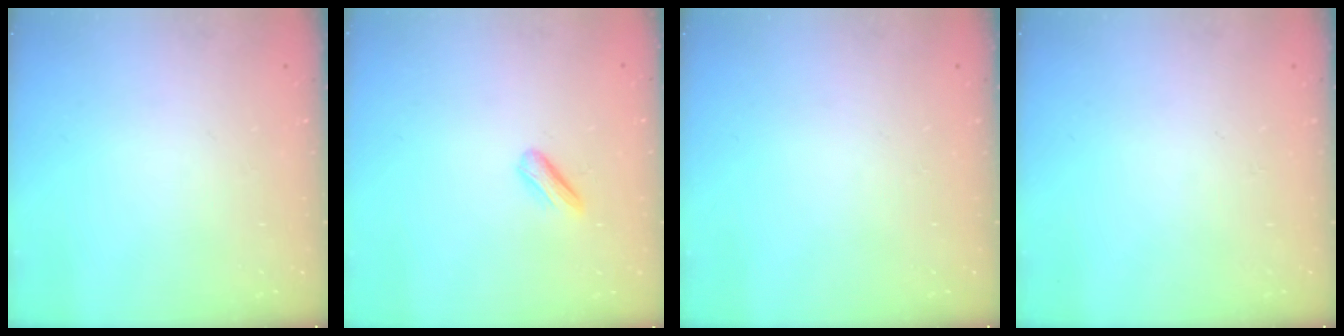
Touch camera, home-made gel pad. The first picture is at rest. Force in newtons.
{"total": 4.1, "press": 3.9, "slide": 1.2}
{"total": 0.0}
{"total": 0.0}